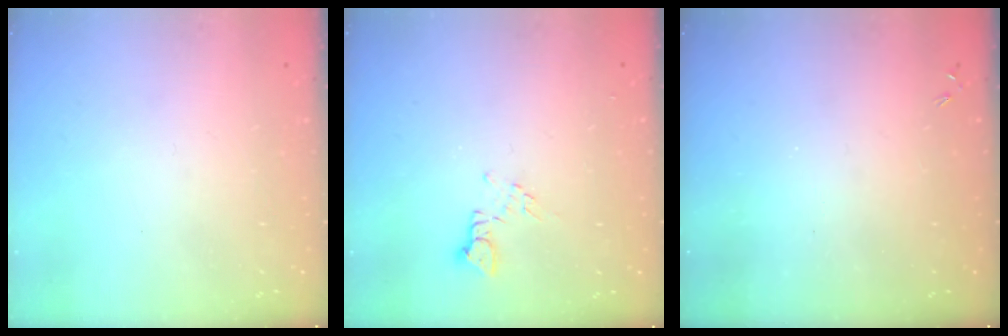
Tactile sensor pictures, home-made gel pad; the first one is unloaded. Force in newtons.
{"total": 4.5, "press": 4.4, "slide": 0.7}
{"total": 0.0}